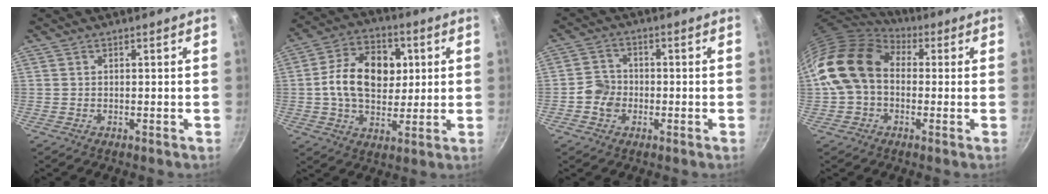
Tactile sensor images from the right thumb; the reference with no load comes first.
{"total": 16.0, "force": [2.1, 11.3, 11.1], "torque": [-0.146, 0.011, 0.024]}
{"total": 4.9, "force": [-1.5, 4.2, 1.9], "torque": [-0.019, 0.018, -0.037]}
{"total": 16.1, "force": [1.2, 12.0, 10.8], "torque": [-0.181, 0.032, 0.008]}